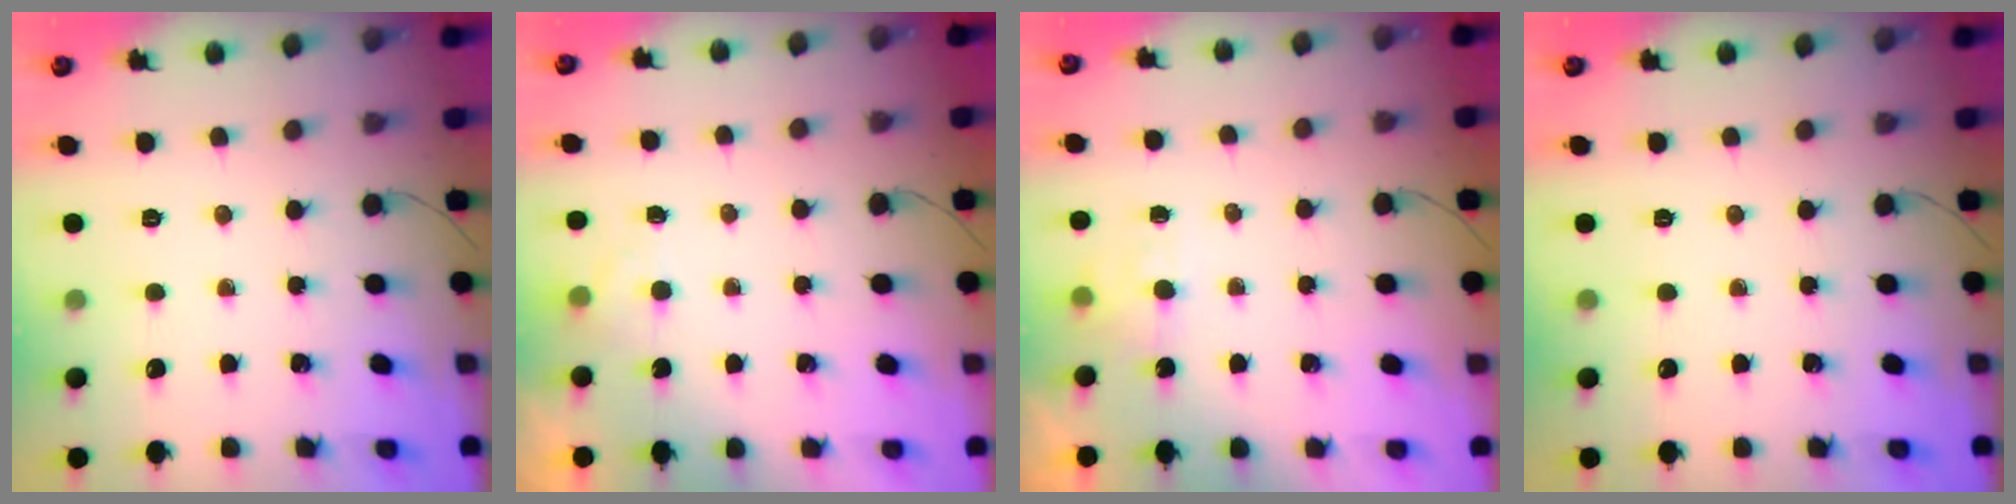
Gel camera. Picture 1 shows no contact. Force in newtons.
{"total": 1.3, "press": 0.7, "slide": 1.0}
{"total": 2.6, "press": 2.4, "slide": 1.1}
{"total": 0.0}